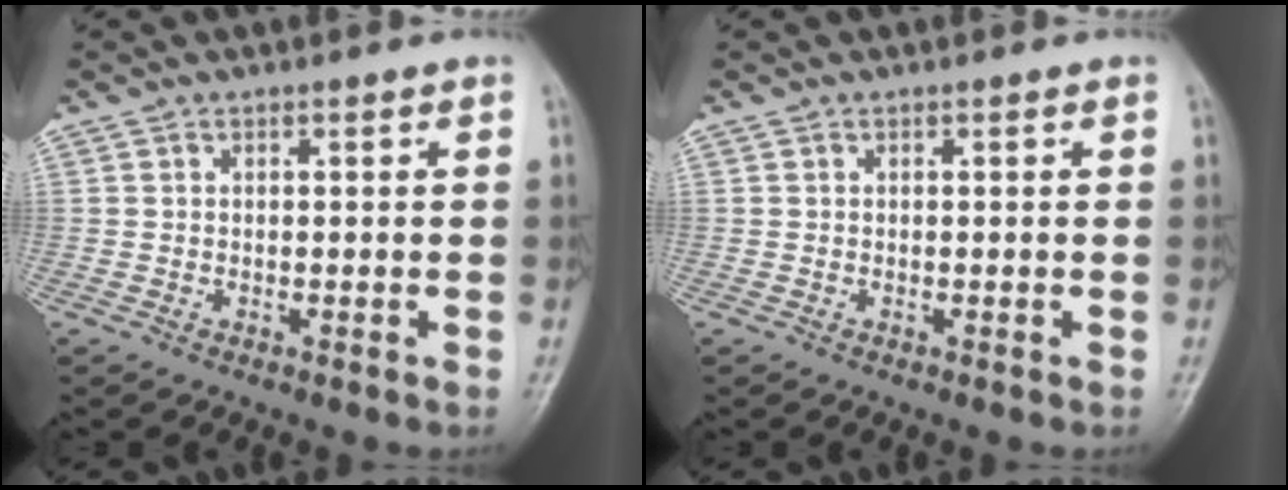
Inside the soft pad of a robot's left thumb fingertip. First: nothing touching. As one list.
[{"total": 0.0}]